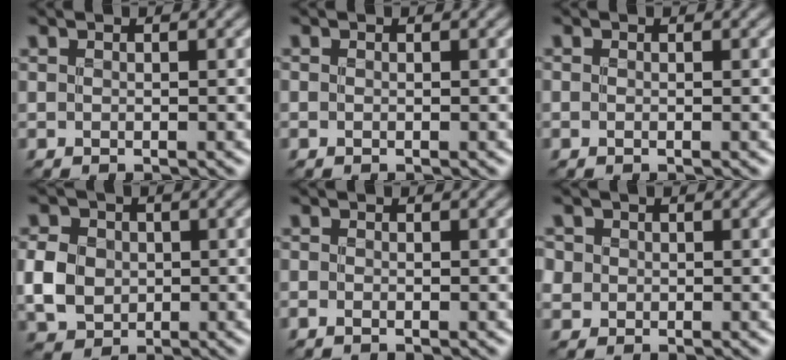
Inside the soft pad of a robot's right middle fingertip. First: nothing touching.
{"total": 0.0}
{"total": 0.0}
{"total": 4.5, "force": [-0.1, 3.8, 2.4], "torque": [-0.052, 0.002, -0.006]}
{"total": 0.6, "force": [-0.4, 0.3, 0.4], "torque": [-0.009, -0.004, -0.009]}
{"total": 2.8, "force": [0.9, 2.4, 1.0], "torque": [-0.023, 0.015, 0.013]}